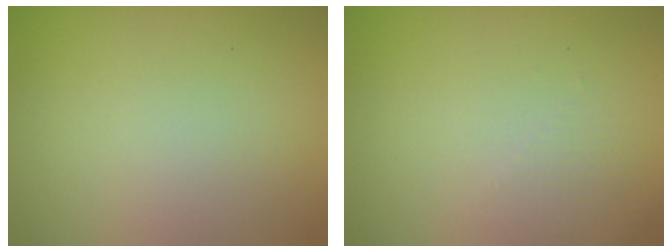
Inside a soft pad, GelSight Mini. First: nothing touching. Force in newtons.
{"total": 1.3, "press": 1.2, "slide": 0.4}